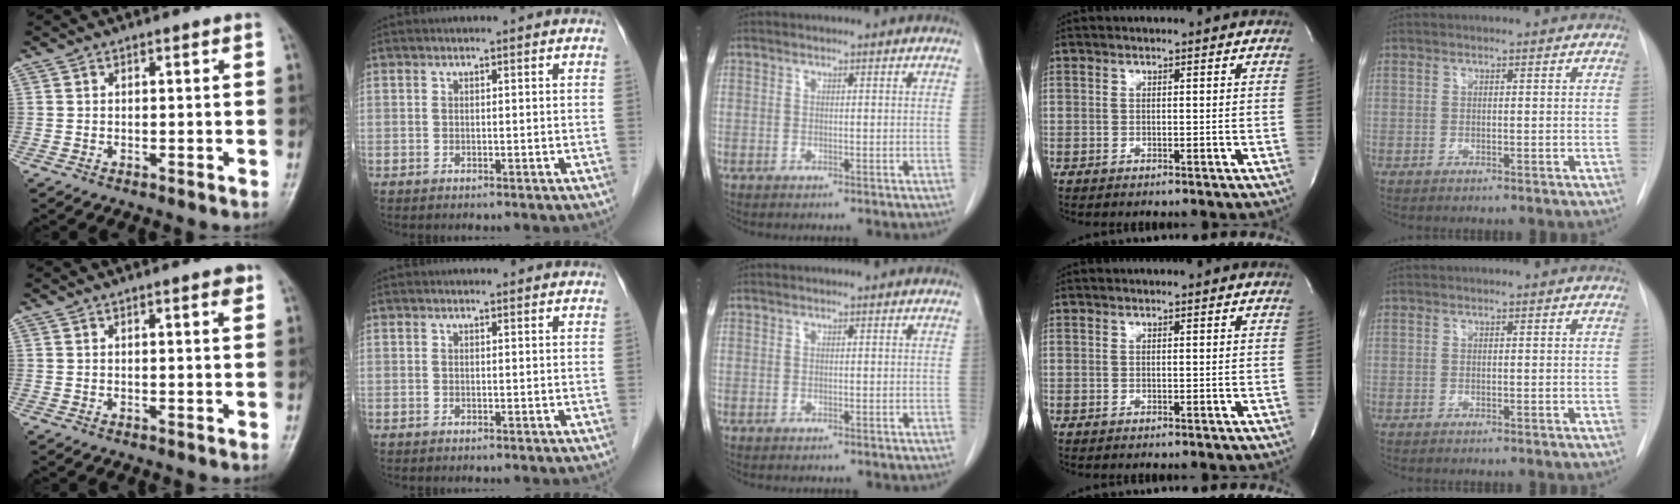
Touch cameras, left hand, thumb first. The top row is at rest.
{"thumb": {"total": 2.2, "force": [1.2, 0.5, 1.8], "torque": [-0.021, -0.004, 0.015]}, "index": {"total": 2.0, "force": [2.0, 0.5, 0.3], "torque": [-0.012, 0.007, 0.018]}}